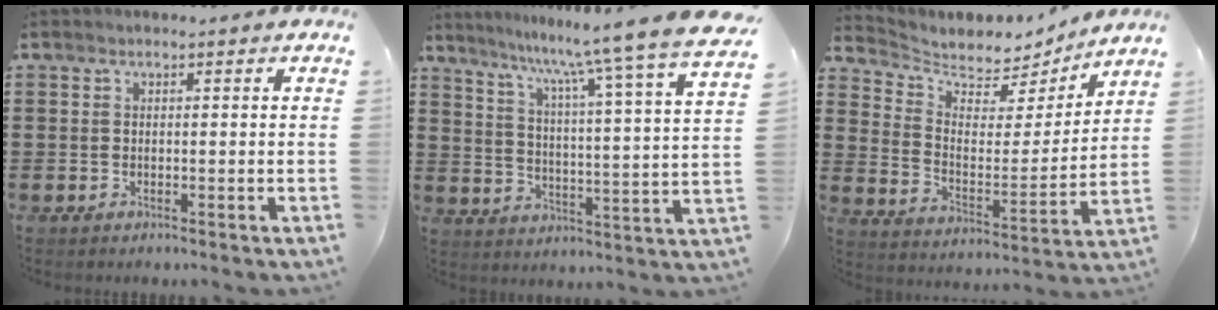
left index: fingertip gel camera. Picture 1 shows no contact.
{"total": 9.1, "force": [7.8, -2.1, 4.1], "torque": [-0.095, -0.072, 0.116]}
{"total": 5.0, "force": [4.4, 2.3, 0.3], "torque": [-0.042, -0.037, 0.074]}